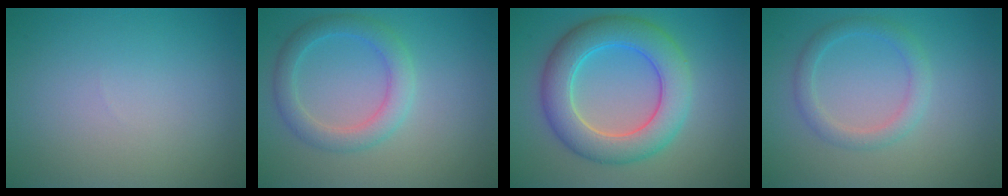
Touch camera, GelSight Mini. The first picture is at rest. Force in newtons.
{"total": 3.3, "press": 3.3, "slide": 0.2}
{"total": 7.1, "press": 7.1, "slide": 0.2}
{"total": 2.3, "press": 2.3, "slide": 0.1}